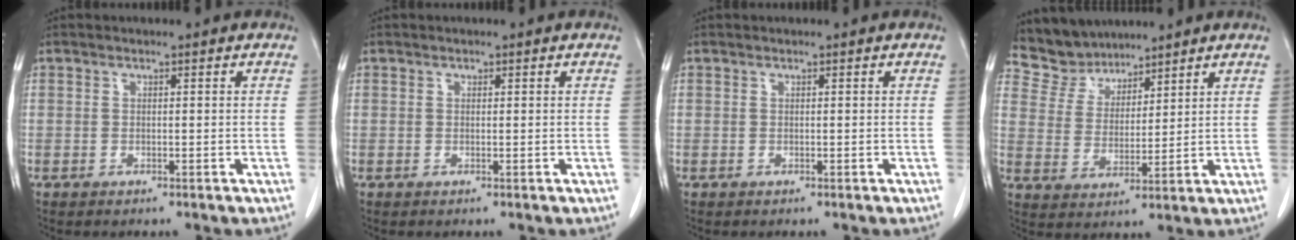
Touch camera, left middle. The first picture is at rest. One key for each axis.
{"total": 0.0}
{"total": 0.0}
{"total": 6.8, "fx": 6.3, "fy": 2.5, "fz": -0.3, "tx": -0.003, "ty": 0.010, "tz": 0.134}